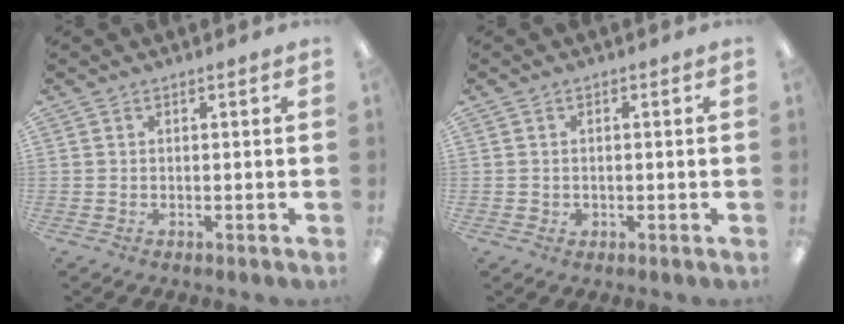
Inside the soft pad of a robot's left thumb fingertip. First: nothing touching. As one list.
[{"total": 1.2, "force": [0.0, 1.1, 0.2], "torque": [-0.005, 0.005, -0.002]}]